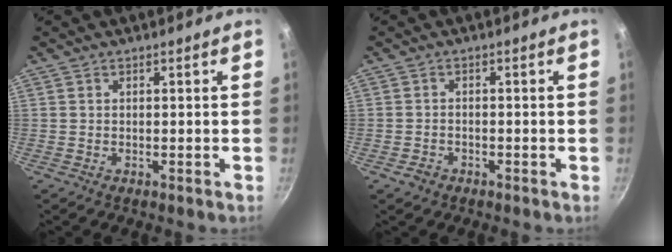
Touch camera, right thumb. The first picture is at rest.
{"total": 1.9, "force": [-1.3, 1.3, 0.7], "torque": [-0.014, 0.015, -0.021]}